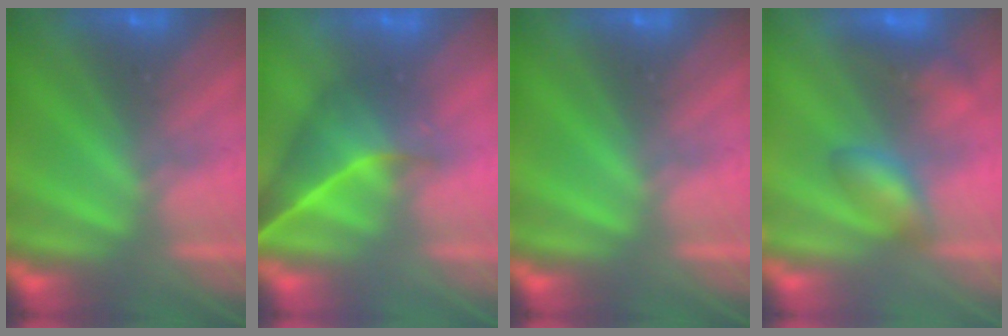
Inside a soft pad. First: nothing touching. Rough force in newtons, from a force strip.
{"total": 3.7}
{"total": 0.0}
{"total": 2.9}